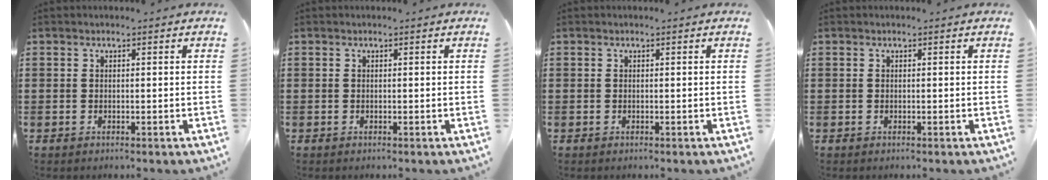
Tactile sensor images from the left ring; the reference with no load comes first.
{"total": 0.0}
{"total": 0.0}
{"total": 0.0}